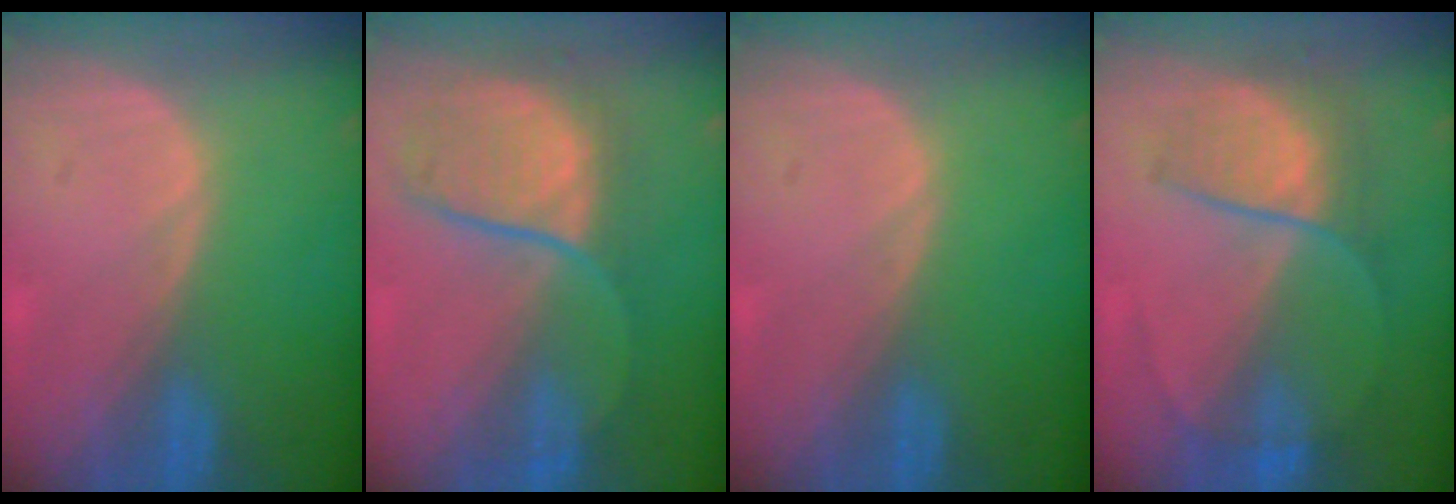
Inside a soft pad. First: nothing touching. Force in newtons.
{"total": 8.3, "press": 8.1, "slide": 1.8}
{"total": 0.0}
{"total": 6.5, "press": 6.3, "slide": 1.3}